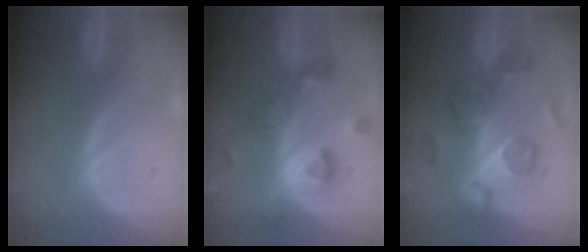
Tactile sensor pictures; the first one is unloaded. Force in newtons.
{"total": 8.0, "press": 7.7, "slide": 2.2}
{"total": 9.1, "press": 8.6, "slide": 3.0}